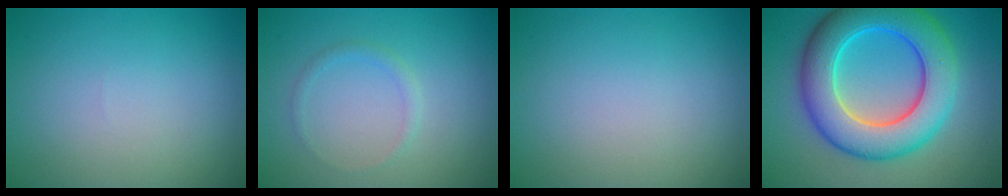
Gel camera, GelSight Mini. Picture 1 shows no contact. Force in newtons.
{"total": 0.9, "press": 0.9, "slide": 0.1}
{"total": 0.0}
{"total": 10.0, "press": 10.0, "slide": 0.0}